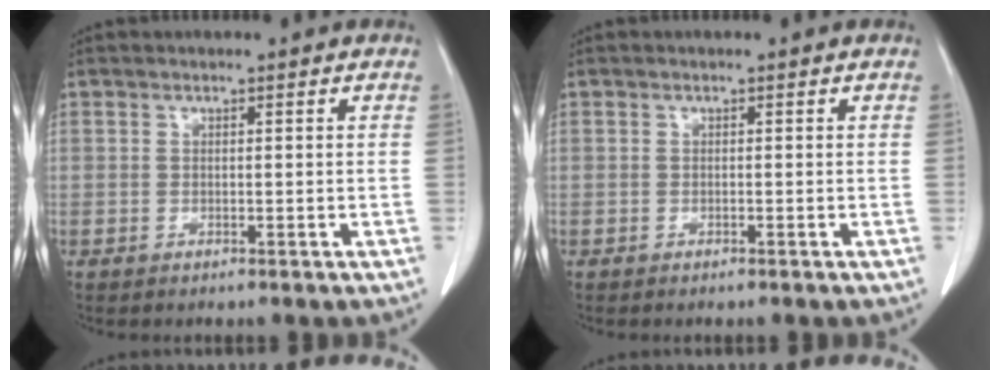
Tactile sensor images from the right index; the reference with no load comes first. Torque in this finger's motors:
{"motor_torque": [-0.02, 0.04, 0.03, 0.01]}